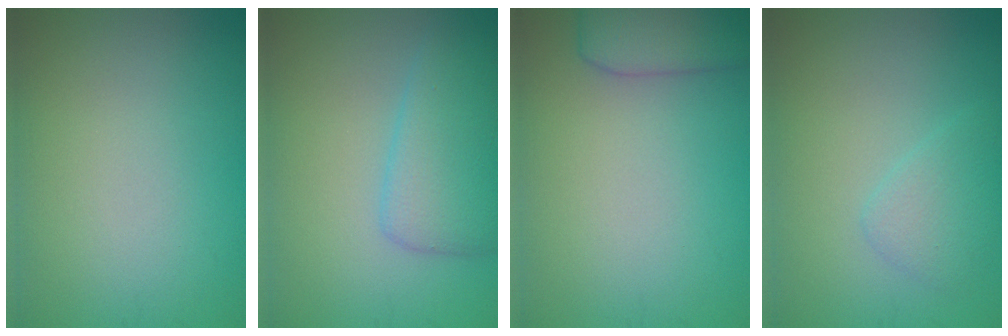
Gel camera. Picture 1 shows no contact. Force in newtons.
{"total": 4.5, "press": 4.5, "slide": 0.1}
{"total": 4.6, "press": 4.6, "slide": 0.4}
{"total": 2.0, "press": 2.0, "slide": 0.1}